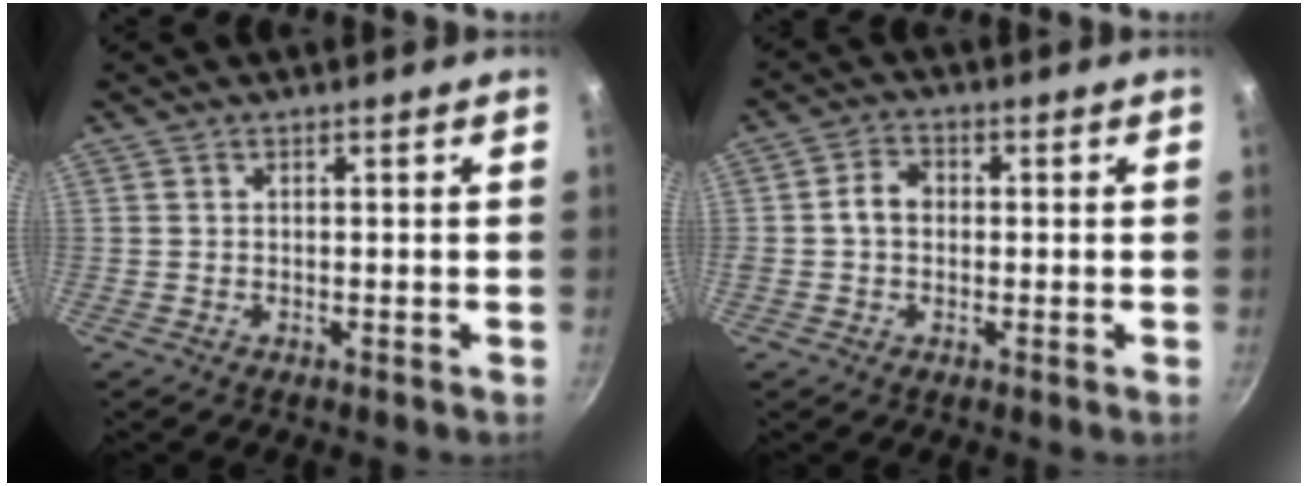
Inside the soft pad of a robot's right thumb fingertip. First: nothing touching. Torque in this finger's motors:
{"motor_torque": [0.39, 0.63, 0.43, 0.42, 0.00]}